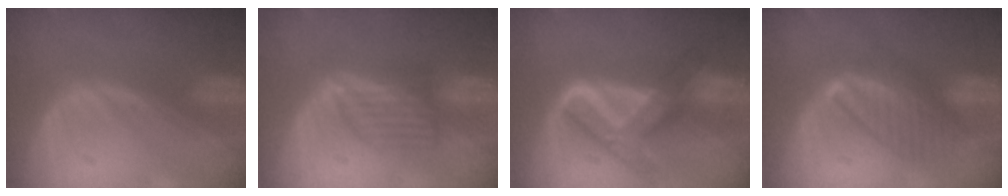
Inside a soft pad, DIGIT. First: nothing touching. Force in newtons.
{"total": 6.0, "press": 5.6, "slide": 2.2}
{"total": 8.1, "press": 8.1, "slide": 0.7}
{"total": 6.5, "press": 6.4, "slide": 0.9}